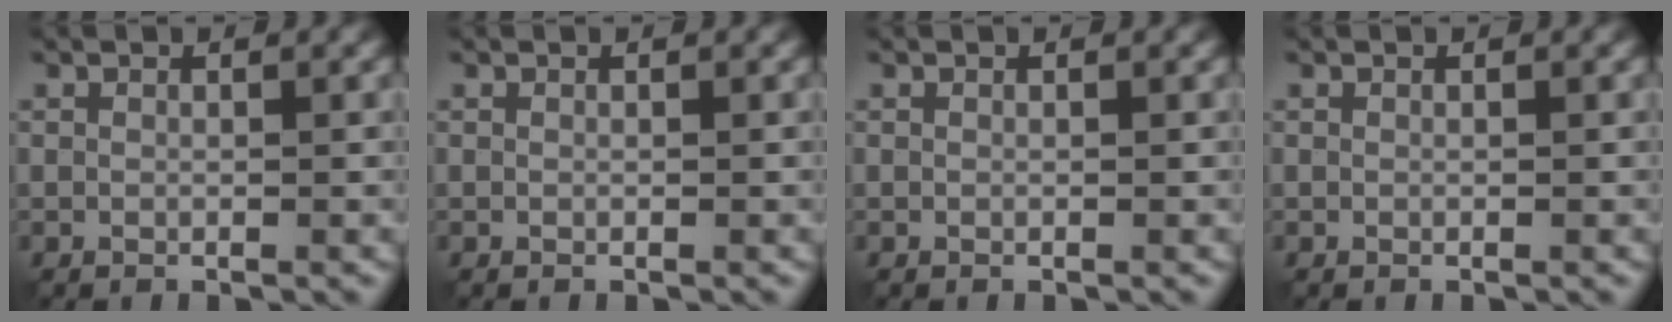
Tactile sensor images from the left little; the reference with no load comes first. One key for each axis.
{"total": 0.0}
{"total": 0.0}
{"total": 0.0}